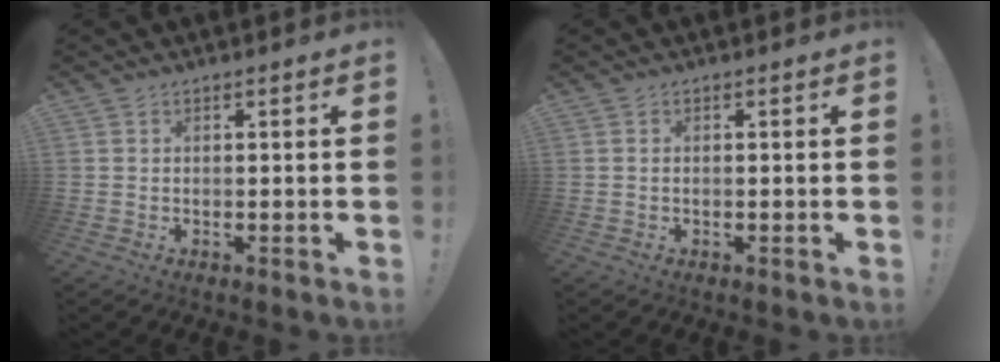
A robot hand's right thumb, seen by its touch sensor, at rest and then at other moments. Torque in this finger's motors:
{"motor_torque": [-0.29, -0.18, 0.00, -0.05, 0.00]}